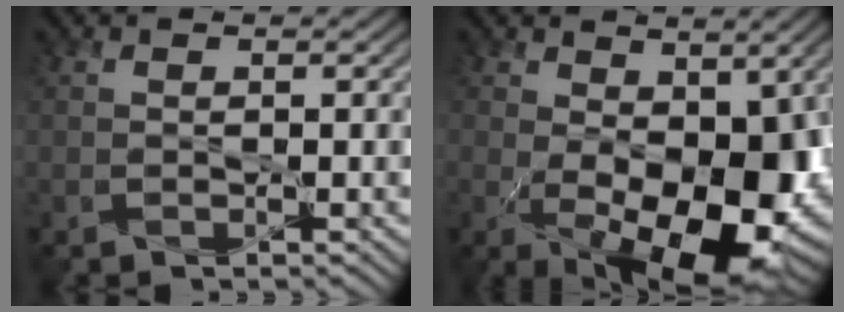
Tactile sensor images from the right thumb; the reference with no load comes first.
{"total": 13.3, "force": [-1.6, 7.5, 10.8], "torque": [-0.170, -0.027, -0.015]}